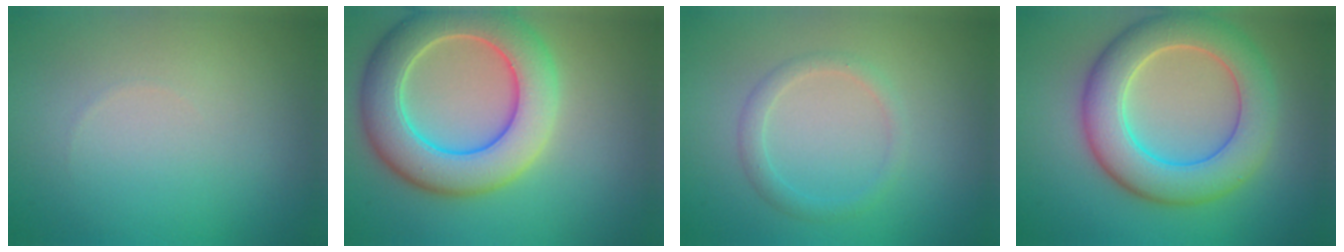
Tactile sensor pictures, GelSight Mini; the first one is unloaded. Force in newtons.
{"total": 8.7, "press": 8.7, "slide": 0.5}
{"total": 1.6, "press": 1.6, "slide": 0.1}
{"total": 7.9, "press": 7.9, "slide": 0.3}